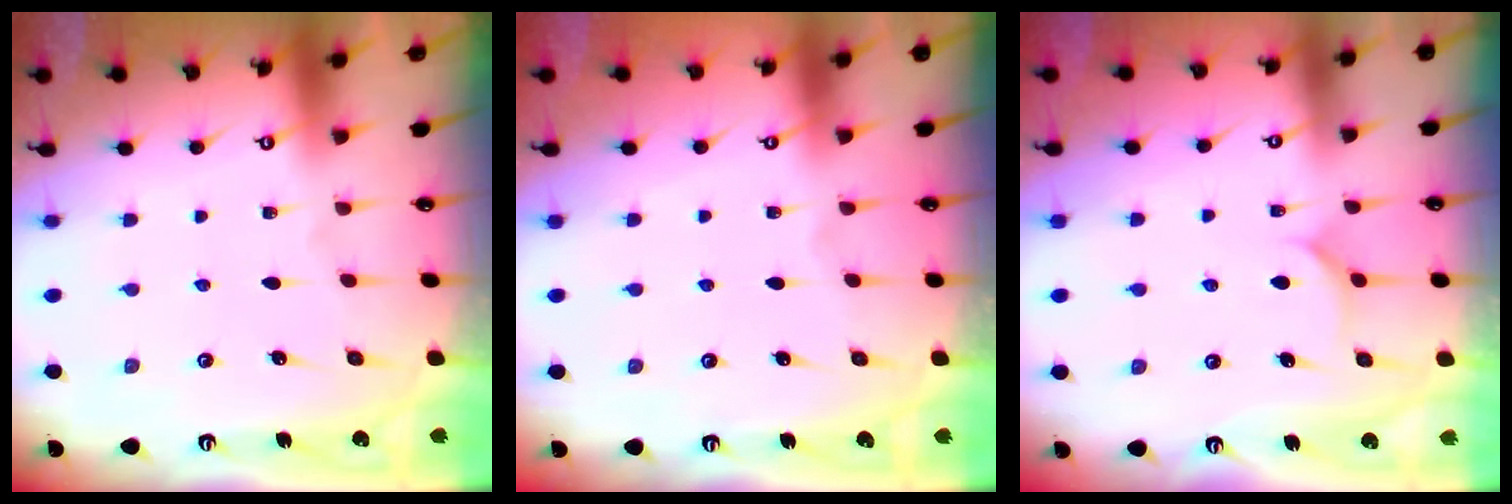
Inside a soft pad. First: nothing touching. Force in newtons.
{"total": 0.0}
{"total": 5.9, "press": 5.8, "slide": 0.6}